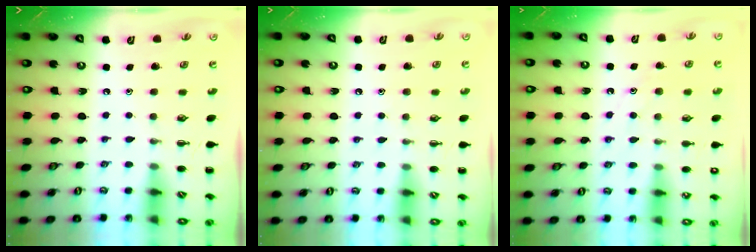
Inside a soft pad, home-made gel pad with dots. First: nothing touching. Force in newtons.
{"total": 5.4, "press": 5.2, "slide": 1.6}
{"total": 9.5, "press": 9.5, "slide": 1.3}